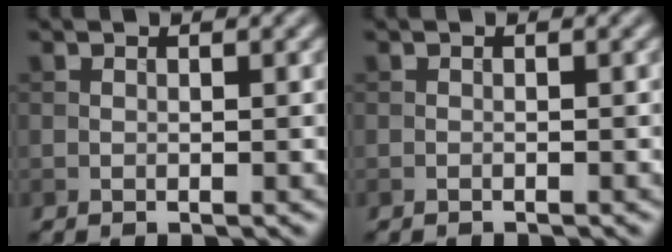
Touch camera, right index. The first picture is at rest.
{"total": 0.5, "force": [-0.5, 0.0, 0.0], "torque": [0.003, -0.001, -0.010]}